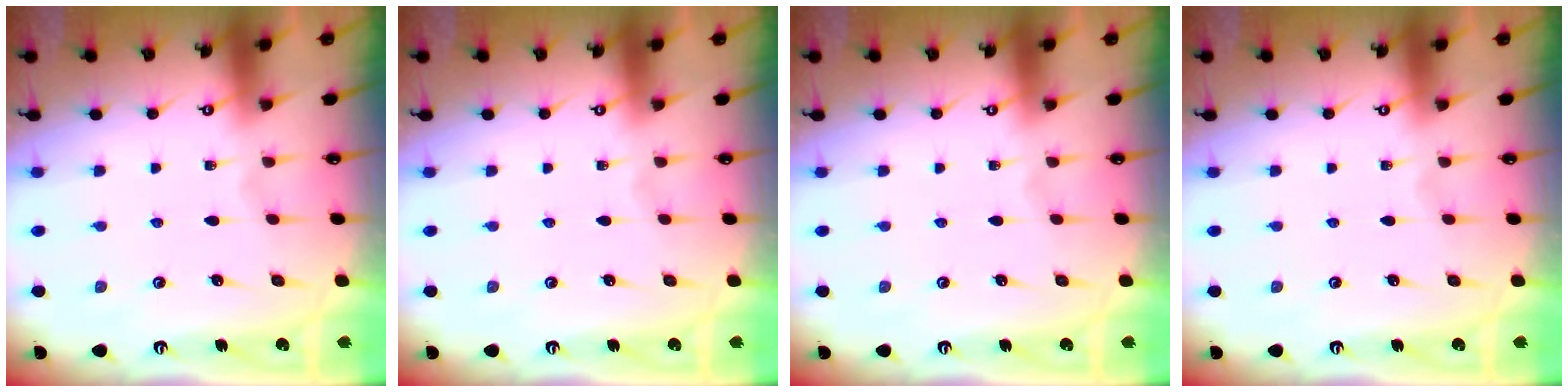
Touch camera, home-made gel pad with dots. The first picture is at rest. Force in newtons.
{"total": 0.0}
{"total": 0.0}
{"total": 0.0}